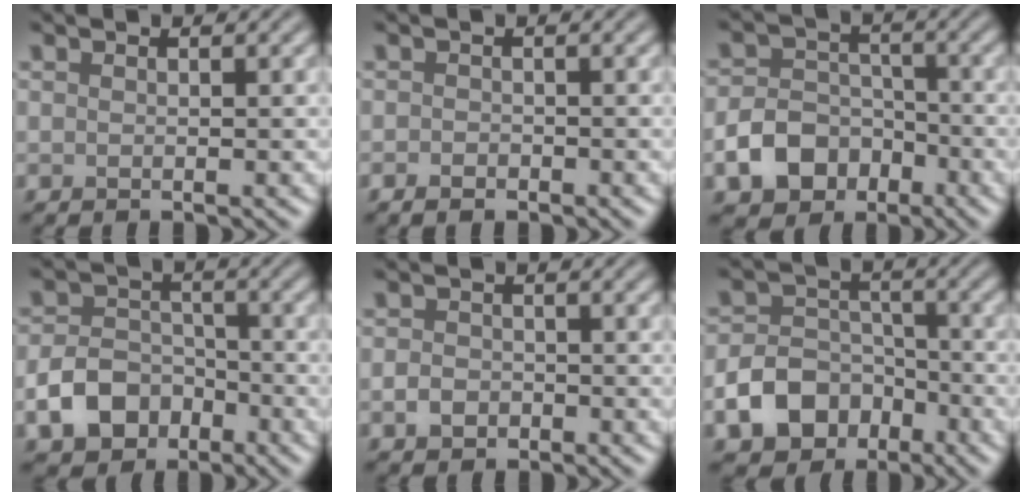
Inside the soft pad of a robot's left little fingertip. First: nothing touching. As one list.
[{"total": 1.0, "force": [-0.6, 0.6, 0.5], "torque": [-0.006, -0.003, -0.011]}, {"total": 5.4, "force": [-2.6, 4.0, 2.5], "torque": [-0.043, -0.002, -0.051]}, {"total": 5.2, "force": [-2.5, 3.8, 2.5], "torque": [-0.044, -0.004, -0.050]}, {"total": 1.7, "force": [-0.7, 1.4, 0.8], "torque": [-0.012, -0.002, -0.019]}, {"total": 6.7, "force": [-3.5, 5.0, 2.9], "torque": [-0.035, -0.004, -0.070]}]